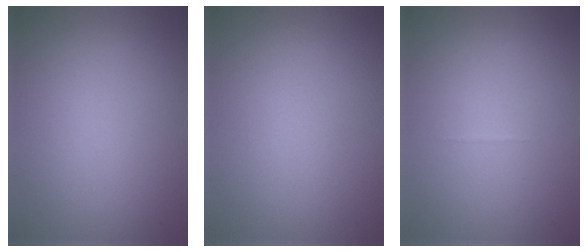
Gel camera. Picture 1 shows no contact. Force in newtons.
{"total": 0.0}
{"total": 0.0}